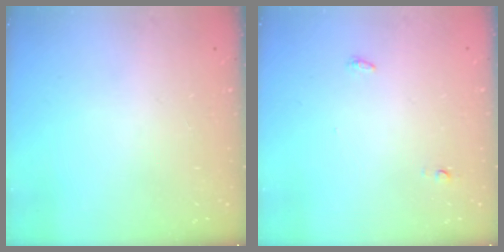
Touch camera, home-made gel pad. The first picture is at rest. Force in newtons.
{"total": 7.3, "press": 3.8, "slide": 6.3}